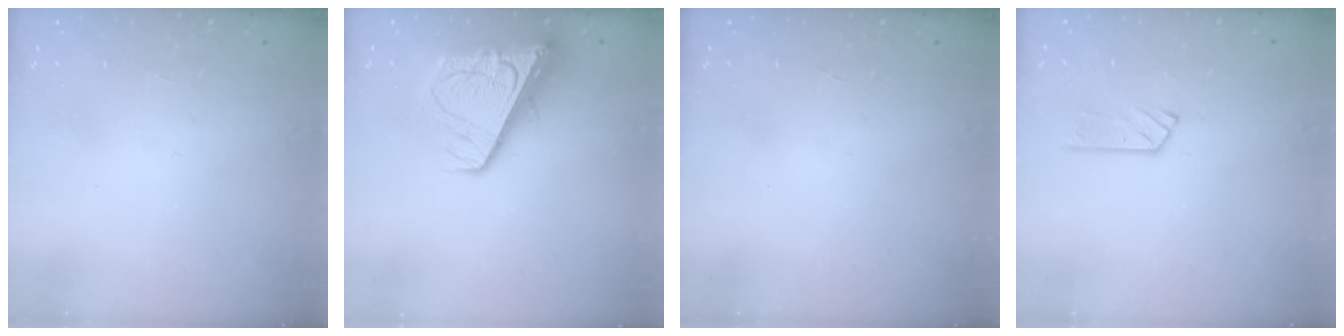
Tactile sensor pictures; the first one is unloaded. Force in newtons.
{"total": 11.9, "press": 11.8, "slide": 1.3}
{"total": 0.0}
{"total": 6.3, "press": 6.3, "slide": 0.3}